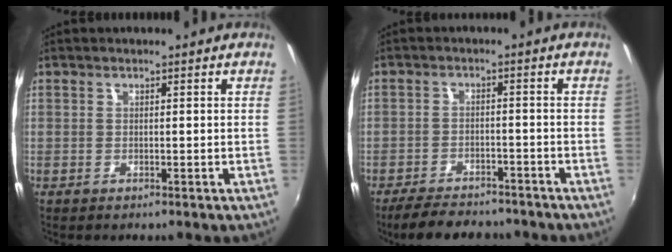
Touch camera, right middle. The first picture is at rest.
{"total": 10.8, "force": [-9.1, 3.6, 4.5], "torque": [-0.104, -0.009, -0.134]}